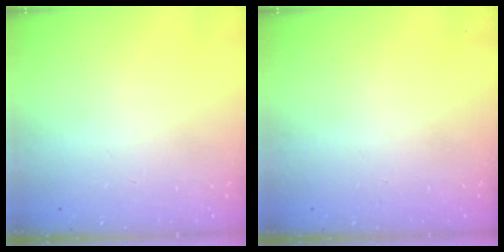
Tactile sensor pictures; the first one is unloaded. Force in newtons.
{"total": 0.0}